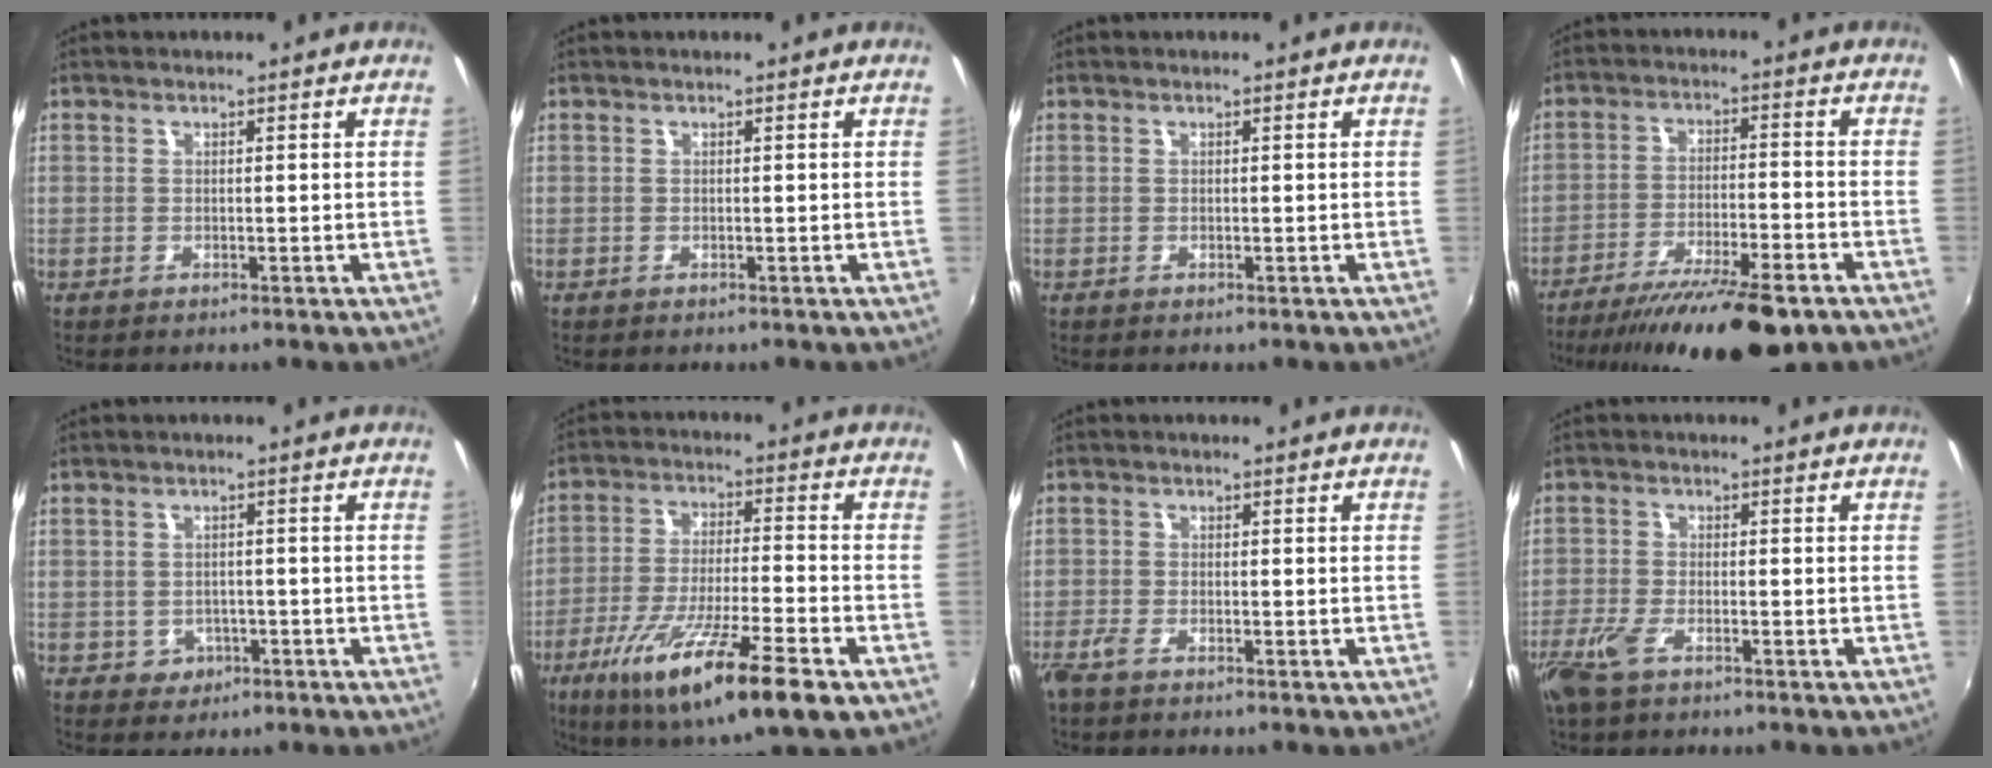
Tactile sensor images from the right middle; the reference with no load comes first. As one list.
[{"total": 0.0}, {"total": 0.0}, {"total": 17.9, "force": [-13.5, 3.7, 11.1], "torque": [-0.208, -0.033, -0.210]}, {"total": 3.4, "force": [-1.3, 3.1, 0.8], "torque": [-0.023, 0.005, -0.011]}, {"total": 18.8, "force": [-9.9, 2.9, 15.7], "torque": [-0.289, -0.050, -0.169]}, {"total": 2.2, "force": [-1.7, 0.5, 1.2], "torque": [-0.032, -0.005, -0.037]}, {"total": 5.5, "force": [-3.5, 1.9, 3.8], "torque": [-0.098, -0.010, -0.068]}]